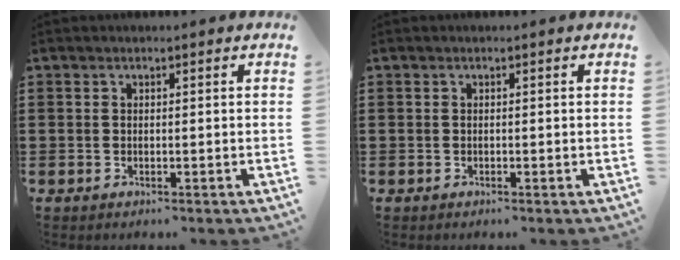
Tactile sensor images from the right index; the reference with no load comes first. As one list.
[{"total": 0.0}]